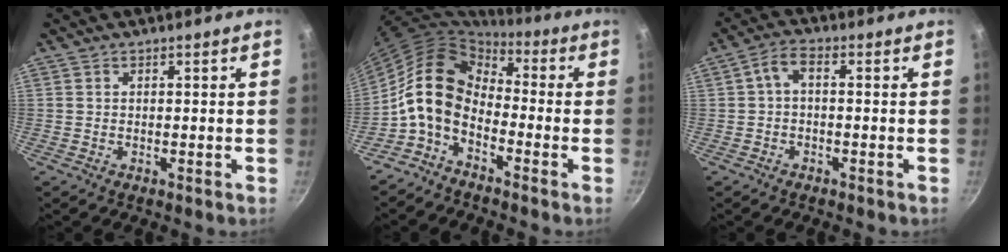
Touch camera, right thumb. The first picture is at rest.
{"total": 11.2, "force": [-3.2, 7.7, 7.5], "torque": [-0.121, 0.044, -0.081]}
{"total": 3.5, "force": [-0.5, 1.8, 3.0], "torque": [-0.069, 0.019, -0.014]}